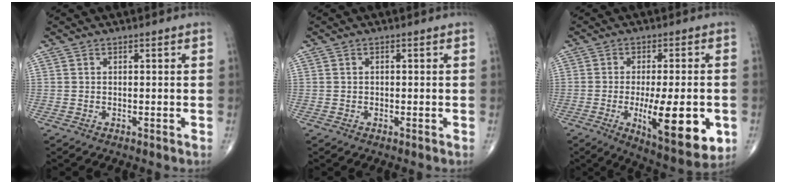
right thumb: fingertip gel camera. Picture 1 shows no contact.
{"total": 0.0}
{"total": 16.4, "force": [-4.0, 5.2, 15.0], "torque": [-0.216, -0.018, -0.048]}